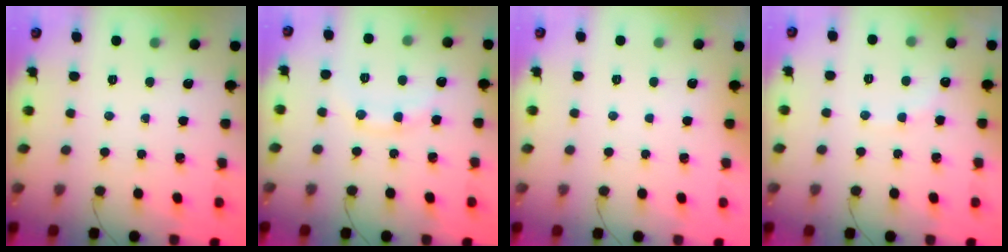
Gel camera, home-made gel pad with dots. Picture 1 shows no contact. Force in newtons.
{"total": 10.5, "press": 10.4, "slide": 1.0}
{"total": 2.8, "press": 2.8, "slide": 0.1}
{"total": 7.2, "press": 7.1, "slide": 1.3}